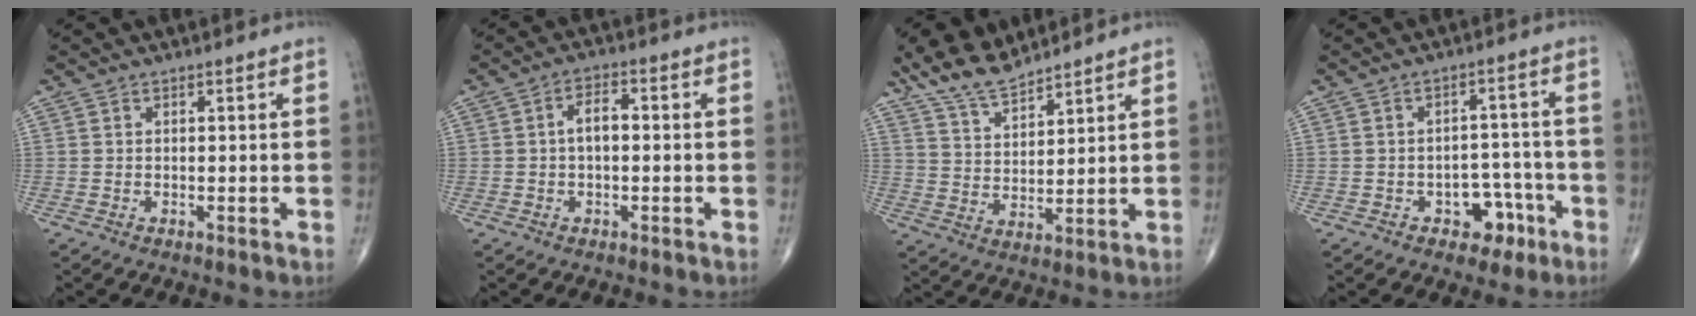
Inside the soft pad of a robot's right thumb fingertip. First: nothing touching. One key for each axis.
{"total": 4.1, "fx": -0.1, "fy": 2.2, "fz": 3.5, "tx": -0.057, "ty": 0.016, "tz": -0.007}
{"total": 9.4, "fx": 8.1, "fy": 2.9, "fz": 3.8, "tx": -0.061, "ty": -0.040, "tz": 0.162}
{"total": 6.5, "fx": -3.3, "fy": 4.5, "fz": 3.4, "tx": -0.012, "ty": 0.039, "tz": -0.042}